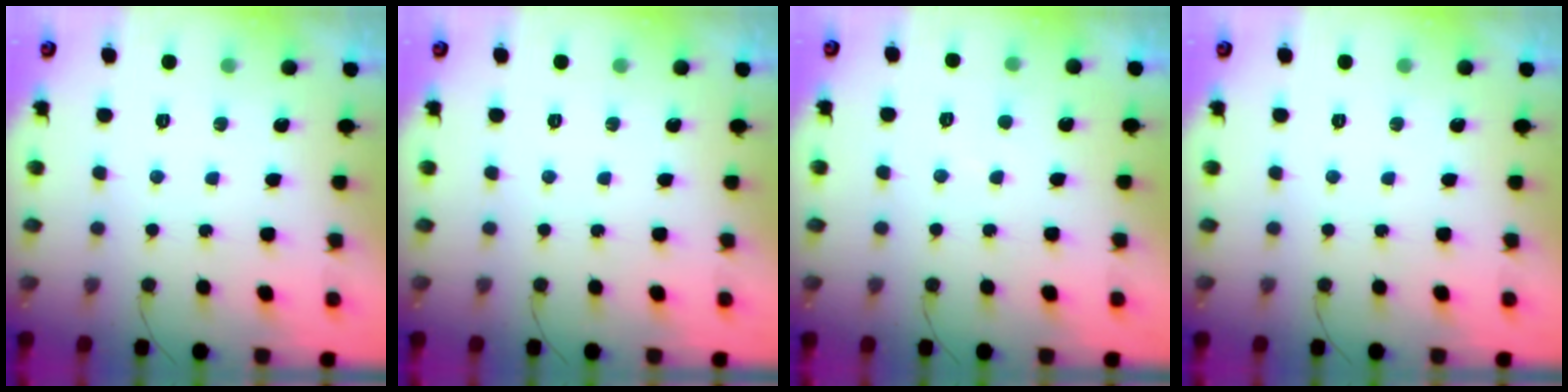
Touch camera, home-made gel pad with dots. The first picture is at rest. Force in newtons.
{"total": 0.0}
{"total": 1.6, "press": 1.6, "slide": 0.2}
{"total": 0.0}